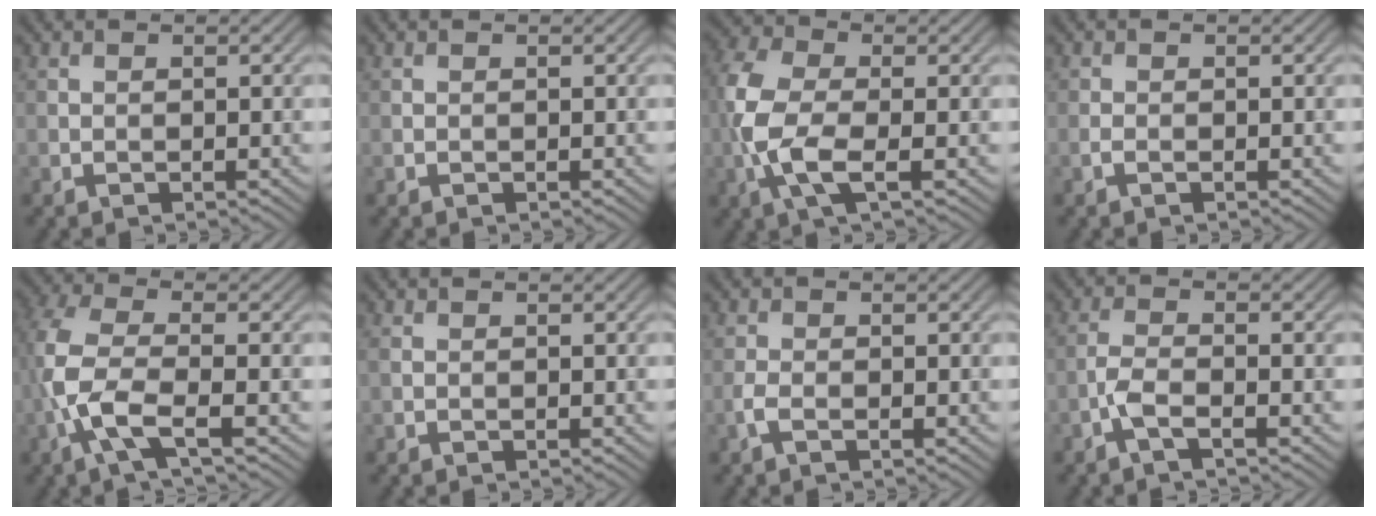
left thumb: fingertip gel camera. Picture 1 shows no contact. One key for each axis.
{"total": 0.0}
{"total": 8.3, "fx": -1.7, "fy": 3.8, "fz": 7.2, "tx": -0.181, "ty": 0.008, "tz": -0.044}
{"total": 0.9, "fx": -0.5, "fy": 0.5, "fz": 0.6, "tx": -0.017, "ty": 0.001, "tz": -0.011}
{"total": 7.1, "fx": -2.3, "fy": 2.2, "fz": 6.4, "tx": -0.159, "ty": 0.007, "tz": -0.066}
{"total": 0.6, "fx": -0.1, "fy": 0.3, "fz": 0.5, "tx": -0.018, "ty": 0.001, "tz": -0.005}
{"total": 1.6, "fx": -0.8, "fy": 0.7, "fz": 1.3, "tx": -0.034, "ty": 0.000, "tz": -0.021}
{"total": 2.8, "fx": -1.7, "fy": 0.6, "fz": 2.2, "tx": -0.054, "ty": 0.004, "tz": -0.043}